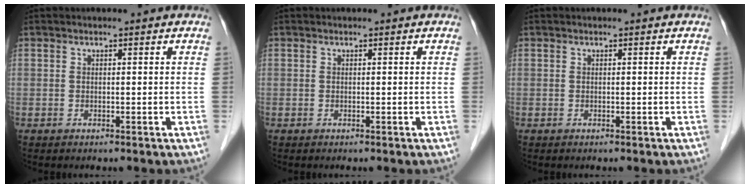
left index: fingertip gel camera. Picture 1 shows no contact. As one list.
[{"total": 0.0}, {"total": 0.0}]